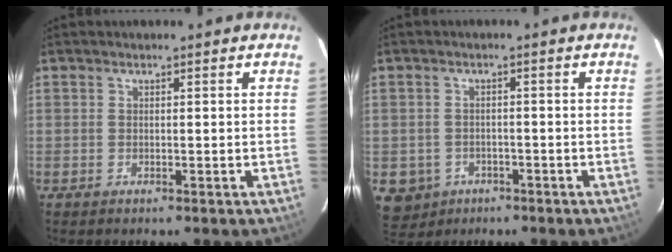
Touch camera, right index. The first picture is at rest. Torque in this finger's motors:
{"motor_torque": [-0.16, -0.06, -0.69, -0.21]}